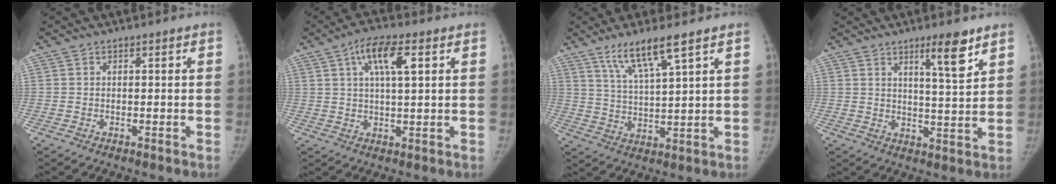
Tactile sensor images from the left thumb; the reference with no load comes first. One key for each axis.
{"total": 8.3, "fx": 3.2, "fy": 2.5, "fz": 7.2, "tx": -0.128, "ty": 0.003, "tz": 0.055}
{"total": 8.6, "fx": 5.7, "fy": 0.7, "fz": 6.3, "tx": -0.123, "ty": -0.033, "tz": 0.115}
{"total": 7.4, "fx": 4.8, "fy": 0.9, "fz": 5.6, "tx": -0.083, "ty": -0.036, "tz": 0.077}